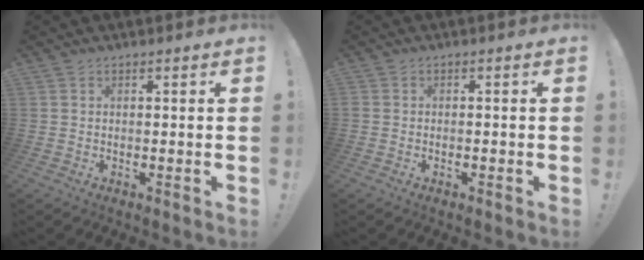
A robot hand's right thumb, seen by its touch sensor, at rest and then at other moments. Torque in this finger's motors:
{"motor_torque": [0.35, -0.37, 0.17, -0.14, 0.04]}